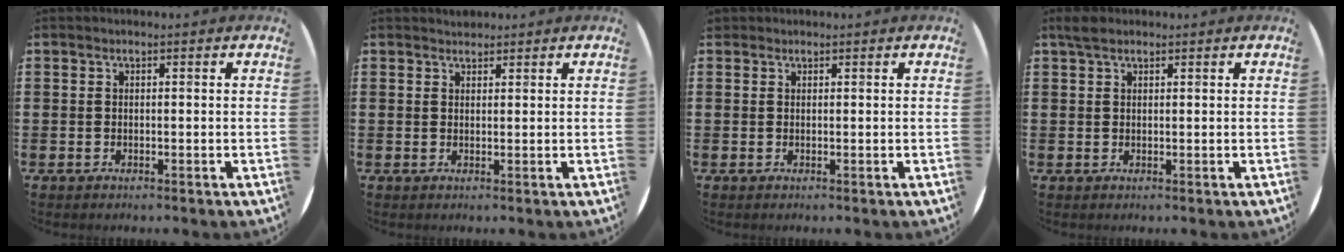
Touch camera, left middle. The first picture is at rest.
{"total": 1.3, "force": [1.2, 0.3, -0.1], "torque": [0.001, 0.002, 0.024]}
{"total": 0.5, "force": [0.5, 0.2, -0.1], "torque": [0.001, 0.003, 0.009]}
{"total": 1.8, "force": [1.4, 0.8, 0.8], "torque": [-0.009, 0.003, 0.024]}